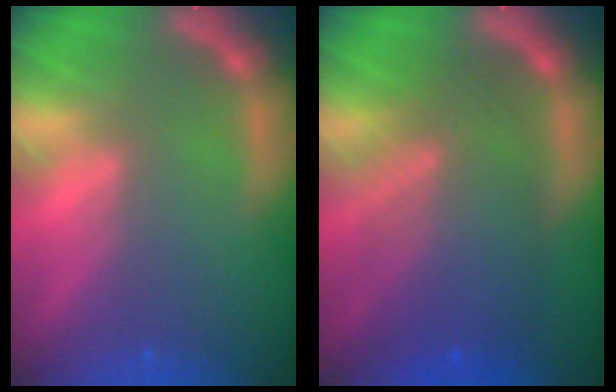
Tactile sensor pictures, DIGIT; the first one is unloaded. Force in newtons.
{"total": 8.5}